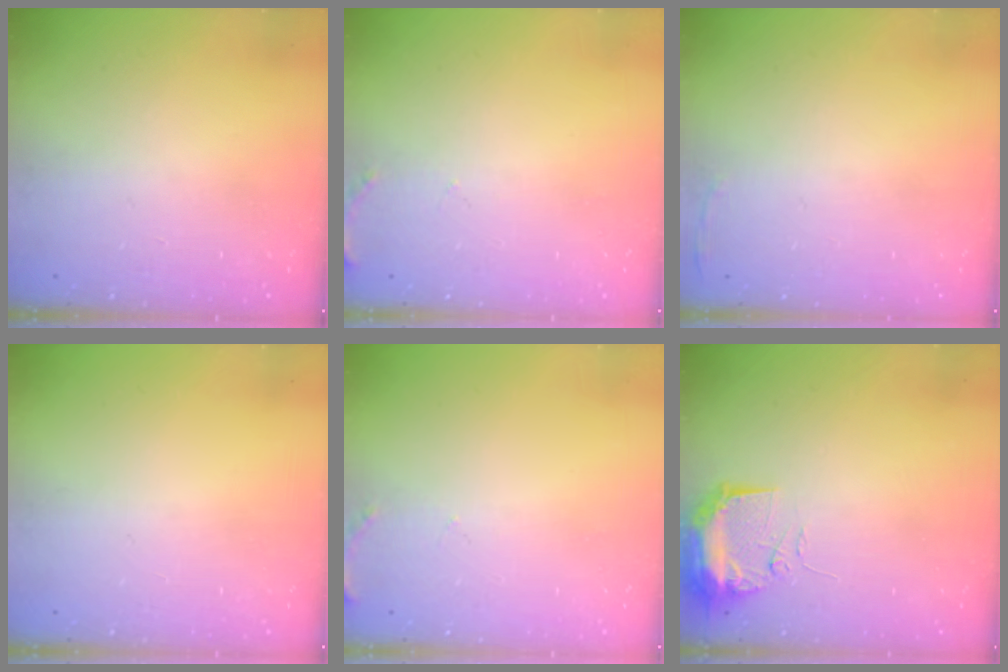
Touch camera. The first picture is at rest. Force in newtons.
{"total": 5.6, "press": 5.4, "slide": 1.3}
{"total": 2.8, "press": 2.6, "slide": 0.9}
{"total": 0.0}
{"total": 5.6, "press": 5.4, "slide": 1.3}
{"total": 10.0, "press": 9.9, "slide": 1.6}